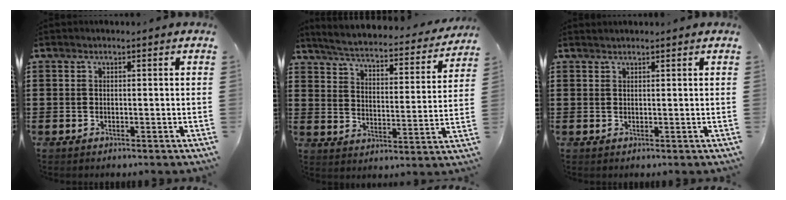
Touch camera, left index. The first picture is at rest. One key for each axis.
{"total": 4.0, "fx": 3.8, "fy": -0.1, "fz": 1.2, "tx": -0.046, "ty": -0.033, "tz": 0.058}
{"total": 0.7, "fx": 0.7, "fy": 0.0, "fz": 0.2, "tx": -0.005, "ty": -0.001, "tz": 0.014}